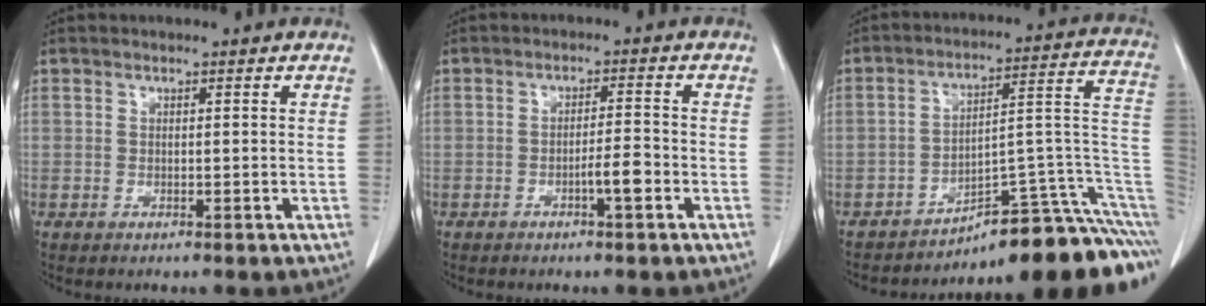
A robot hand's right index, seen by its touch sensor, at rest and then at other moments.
{"total": 3.4, "force": [-1.6, 0.2, 3.0], "torque": [-0.046, 0.001, -0.027]}
{"total": 14.3, "force": [-10.9, 2.7, 8.9], "torque": [-0.046, 0.085, -0.140]}